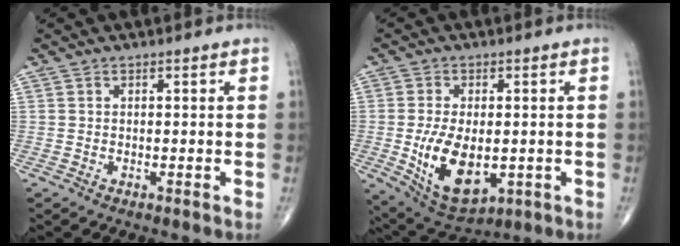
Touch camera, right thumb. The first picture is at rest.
{"total": 13.1, "force": [-2.1, 7.1, 10.7], "torque": [-0.182, -0.013, -0.016]}